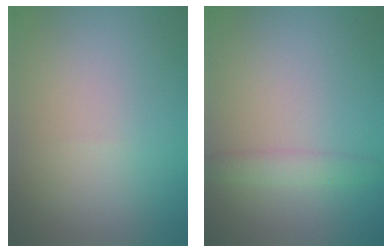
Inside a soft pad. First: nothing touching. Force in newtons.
{"total": 1.9, "press": 1.9, "slide": 0.1}